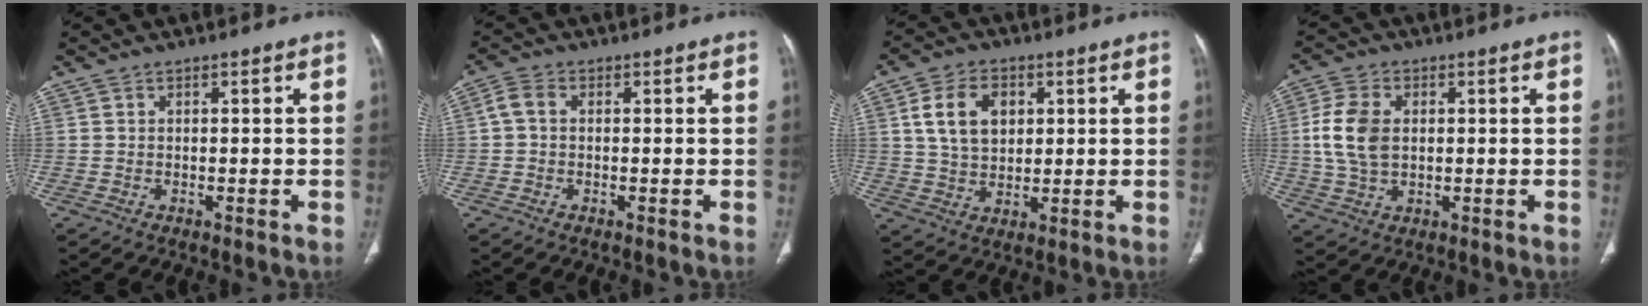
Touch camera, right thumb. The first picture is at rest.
{"total": 2.8, "force": [0.1, 2.0, 2.0], "torque": [-0.042, 0.009, -0.004]}
{"total": 10.0, "force": [2.9, 6.9, 6.6], "torque": [-0.097, -0.006, 0.055]}
{"total": 9.0, "force": [1.0, 6.0, 6.7], "torque": [-0.139, 0.003, 0.024]}